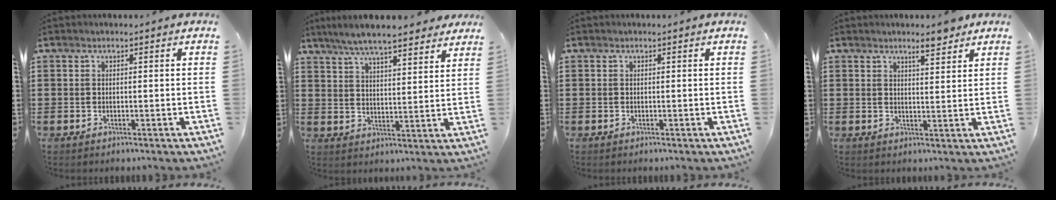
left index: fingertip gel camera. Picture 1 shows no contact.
{"total": 6.6, "force": [6.0, 0.6, 2.7], "torque": [-0.075, -0.018, 0.107]}
{"total": 0.0}
{"total": 4.0, "force": [3.4, 0.8, 2.1], "torque": [-0.032, -0.010, 0.057]}